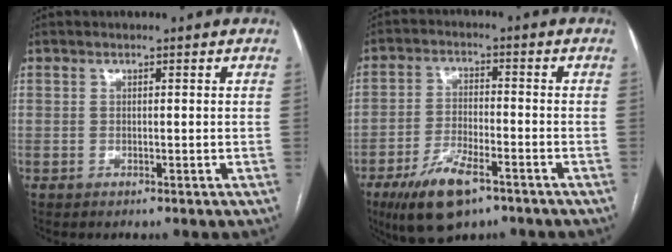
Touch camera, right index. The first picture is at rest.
{"total": 9.9, "force": [-6.0, 3.3, 7.1], "torque": [-0.140, -0.013, -0.100]}